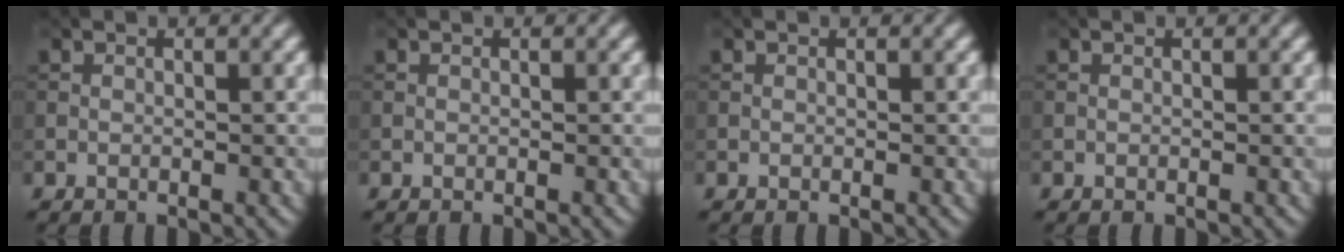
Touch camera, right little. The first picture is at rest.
{"total": 0.0}
{"total": 0.0}
{"total": 0.0}